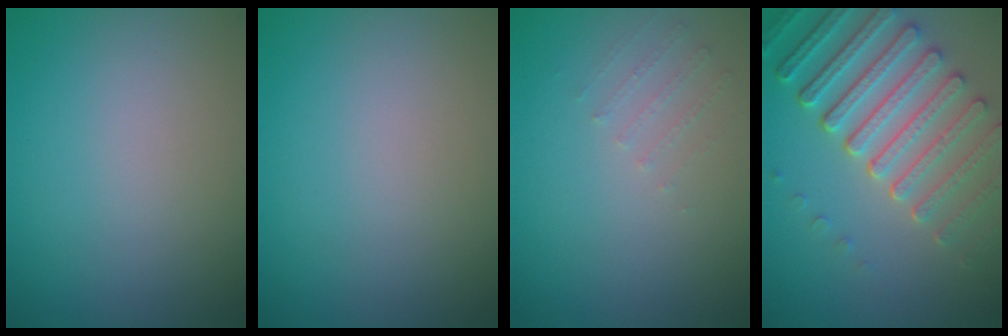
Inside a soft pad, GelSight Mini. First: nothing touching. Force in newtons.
{"total": 0.0}
{"total": 0.6, "press": 0.5, "slide": 0.4}
{"total": 7.0, "press": 5.5, "slide": 4.4}